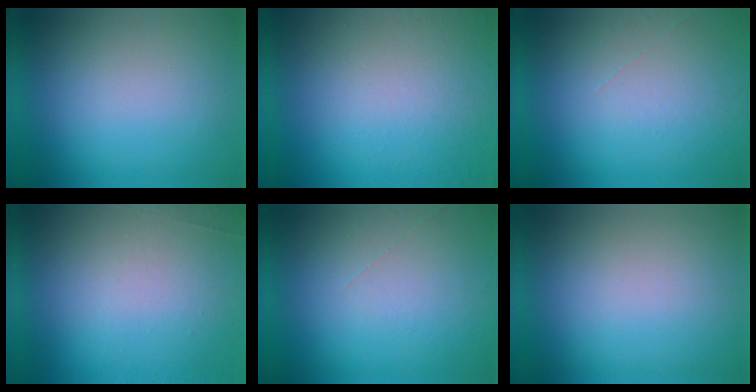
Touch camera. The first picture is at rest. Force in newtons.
{"total": 7.1}
{"total": 1.2}
{"total": 6.8}
{"total": 1.1}
{"total": 0.0}